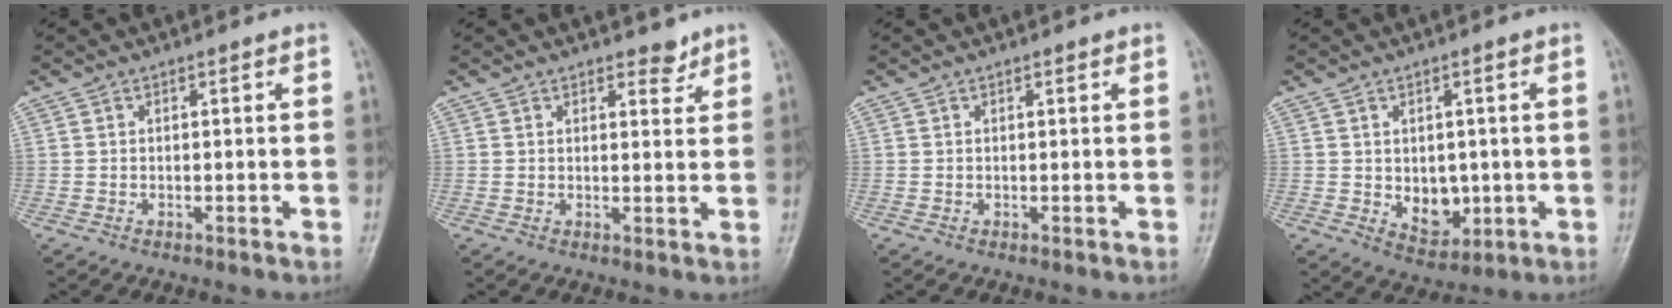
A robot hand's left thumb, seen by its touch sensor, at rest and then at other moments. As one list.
[{"total": 3.0, "force": [2.3, 1.5, 1.2], "torque": [0.003, -0.014, 0.032]}, {"total": 0.7, "force": [0.4, 0.4, 0.4], "torque": [0.000, -0.001, 0.003]}, {"total": 7.0, "force": [-0.5, 5.2, 4.7], "torque": [-0.036, -0.010, 0.009]}]